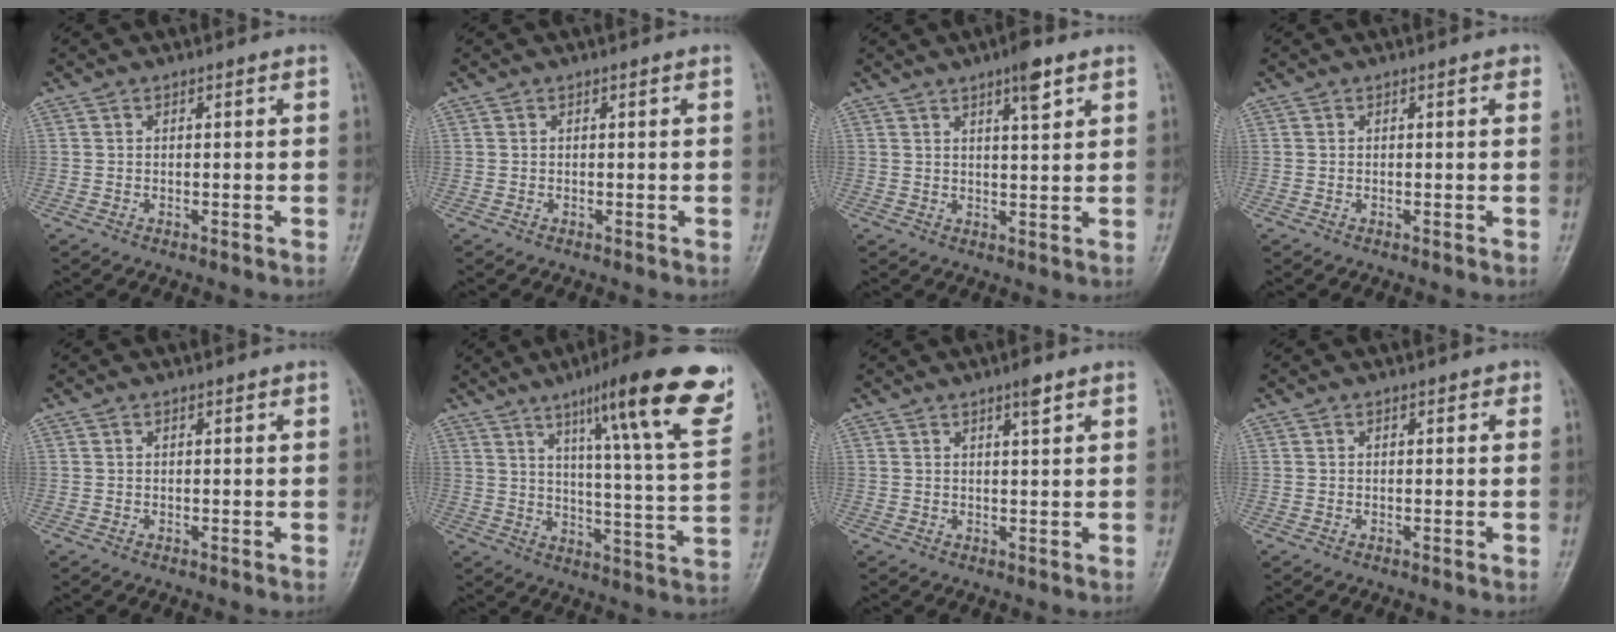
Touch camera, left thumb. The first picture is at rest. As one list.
[{"total": 0.0}, {"total": 4.8, "force": [2.9, 1.1, 3.7], "torque": [-0.052, -0.014, 0.043]}, {"total": 0.5, "force": [0.3, 0.3, 0.4], "torque": [-0.002, 0.000, -0.001]}, {"total": 0.6, "force": [0.3, 0.3, 0.3], "torque": [-0.004, -0.001, 0.003]}, {"total": 21.6, "force": [12.3, 2.7, 17.6], "torque": [-0.224, -0.046, 0.174]}, {"total": 2.5, "force": [1.6, 0.4, 1.9], "torque": [-0.027, -0.008, 0.025]}, {"total": 1.2, "force": [0.6, 0.8, 0.7], "torque": [0.000, 0.000, 0.004]}]